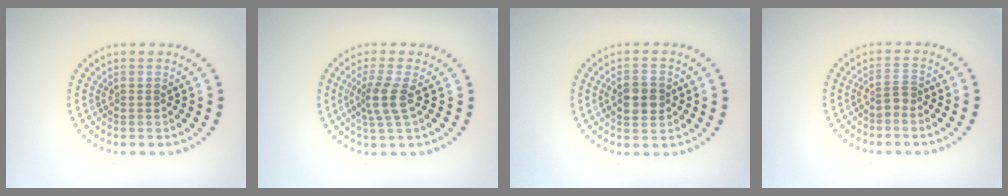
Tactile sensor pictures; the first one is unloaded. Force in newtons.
{"total": 2.7, "press": 2.0, "slide": 1.8}
{"total": 3.3, "press": 3.3, "slide": 0.2}
{"total": 1.2, "press": 0.8, "slide": 0.8}